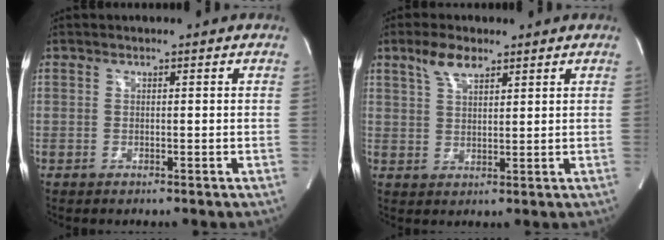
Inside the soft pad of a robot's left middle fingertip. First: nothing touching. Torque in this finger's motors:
{"motor_torque": [0.48, -0.26, -0.04, 0.02]}